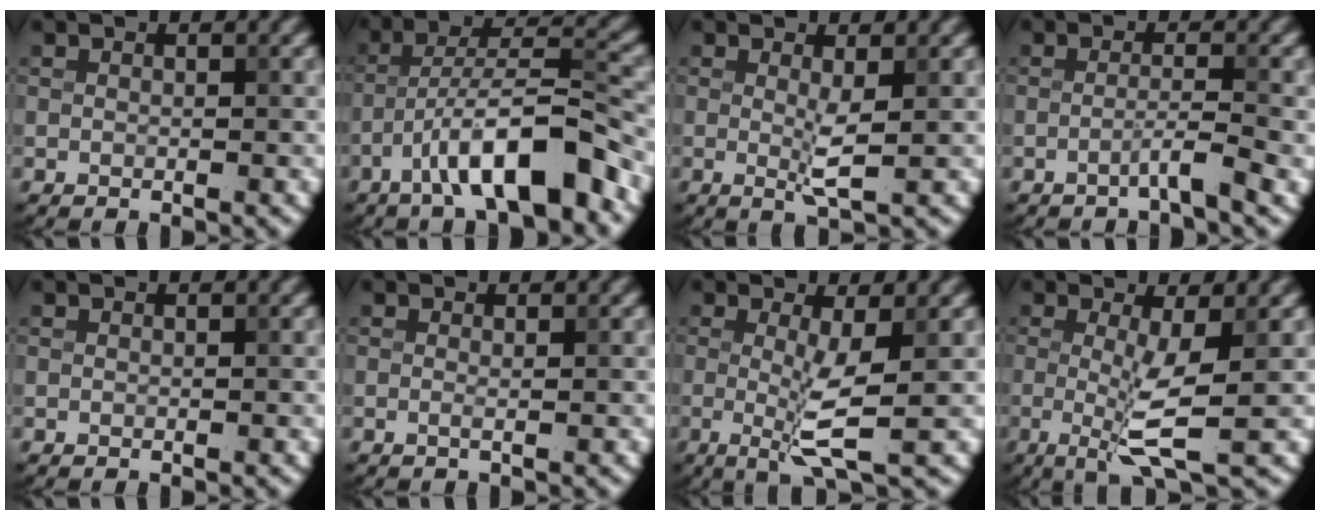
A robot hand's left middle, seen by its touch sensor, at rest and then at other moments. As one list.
[{"total": 8.8, "force": [-5.0, 1.7, 7.0], "torque": [-0.112, 0.020, -0.081]}, {"total": 2.1, "force": [0.2, 0.2, 2.1], "torque": [-0.042, -0.009, 0.002]}, {"total": 2.1, "force": [-1.1, 0.0, 1.7], "torque": [-0.025, 0.010, -0.030]}, {"total": 0.0}, {"total": 0.7, "force": [-0.1, 0.2, 0.7], "torque": [-0.013, -0.005, -0.004]}, {"total": 4.1, "force": [-0.3, 0.6, 4.0], "torque": [-0.078, -0.014, -0.007]}, {"total": 4.6, "force": [-0.4, 0.8, 4.5], "torque": [-0.085, -0.013, -0.010]}]